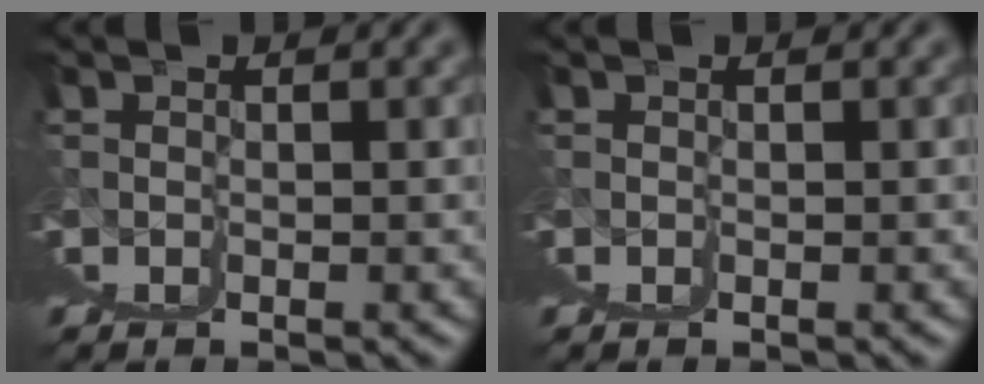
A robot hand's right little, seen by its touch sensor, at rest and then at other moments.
{"total": 0.0}